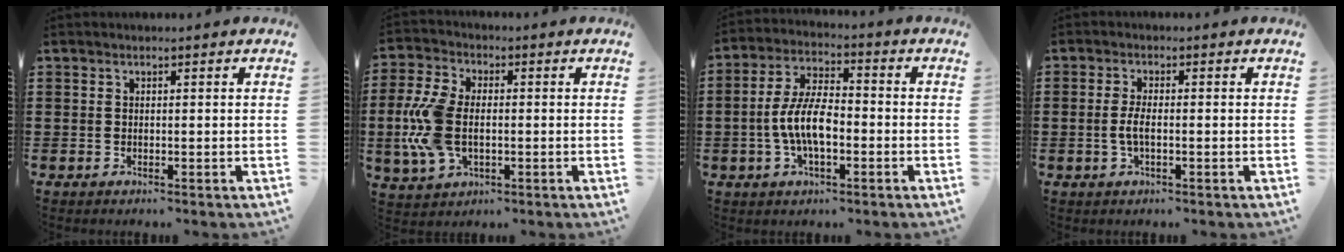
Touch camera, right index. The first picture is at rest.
{"total": 9.6, "force": [-0.9, 5.7, 7.7], "torque": [-0.198, -0.005, -0.025]}
{"total": 8.1, "force": [-1.8, 3.5, 7.1], "torque": [-0.163, -0.002, -0.043]}
{"total": 2.6, "force": [-0.5, 0.7, 2.5], "torque": [-0.061, -0.006, -0.014]}